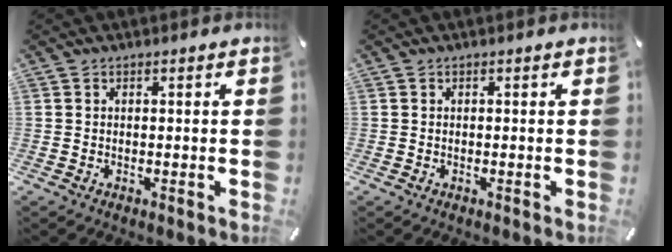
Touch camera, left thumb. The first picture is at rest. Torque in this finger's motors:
{"motor_torque": [0.00, 0.00, 0.00, 0.00, 0.00]}